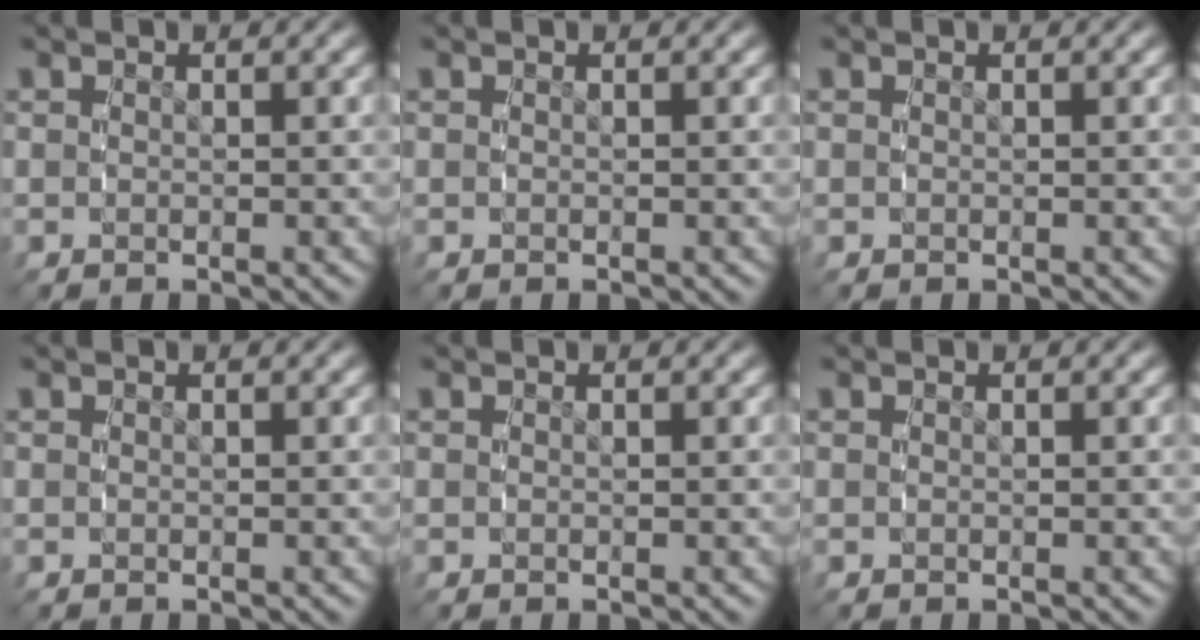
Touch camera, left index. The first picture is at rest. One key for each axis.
{"total": 0.0}
{"total": 0.0}
{"total": 0.0}
{"total": 0.0}
{"total": 0.0}